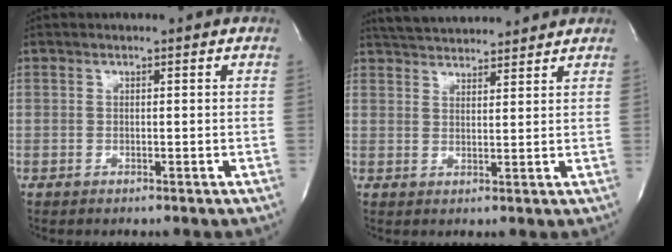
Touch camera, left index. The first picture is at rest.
{"total": 10.2, "force": [9.6, 1.8, 2.9], "torque": [-0.052, 0.022, 0.144]}